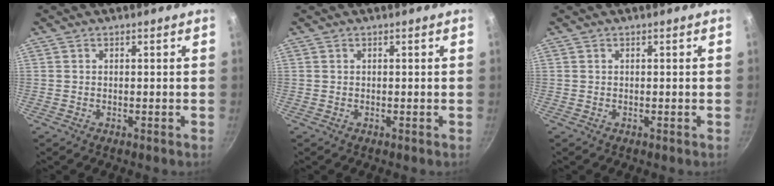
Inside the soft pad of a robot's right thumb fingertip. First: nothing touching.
{"total": 0.0}
{"total": 0.0}